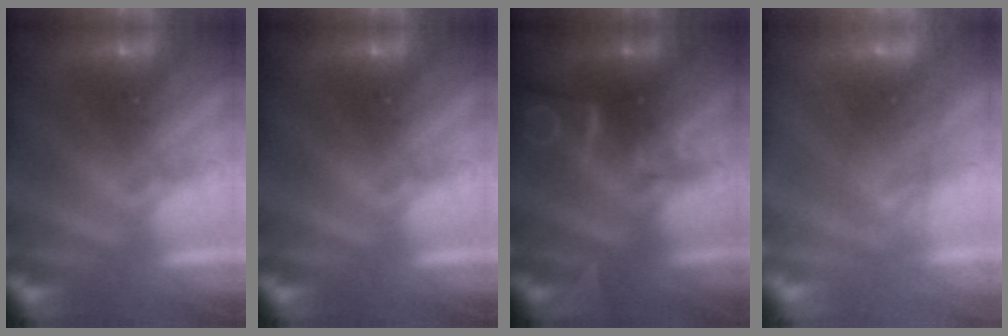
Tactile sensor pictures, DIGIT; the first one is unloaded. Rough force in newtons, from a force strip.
{"total": 0.0}
{"total": 2.0}
{"total": 2.7}